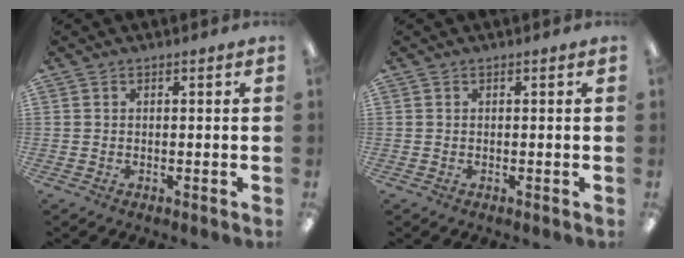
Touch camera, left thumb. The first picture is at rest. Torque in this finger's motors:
{"motor_torque": [0.01, -0.01, 0.02, -0.02, 0.00]}